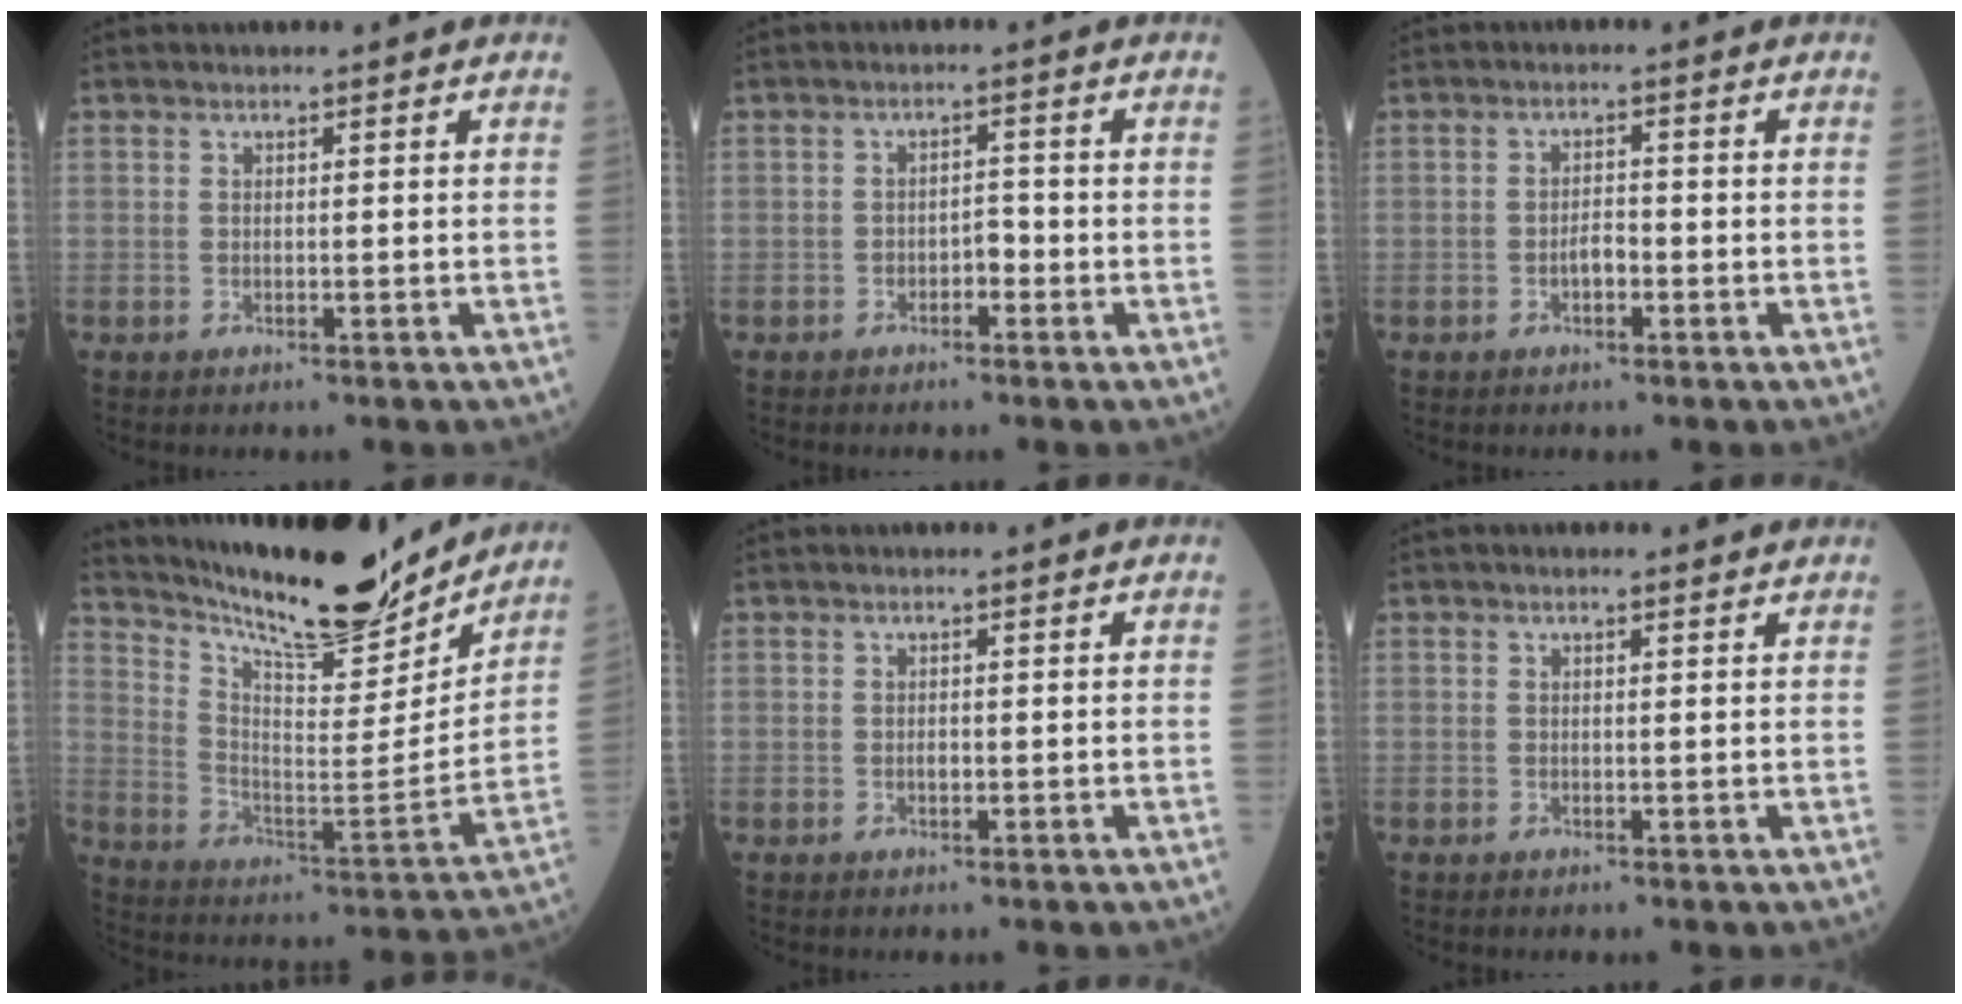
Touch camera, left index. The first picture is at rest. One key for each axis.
{"total": 1.9, "fx": -1.0, "fy": 0.9, "fz": 1.3, "tx": -0.013, "ty": 0.006, "tz": -0.020}
{"total": 2.1, "fx": -0.9, "fy": 0.9, "fz": 1.6, "tx": -0.026, "ty": 0.005, "tz": -0.017}
{"total": 21.1, "fx": 19.1, "fy": 2.8, "fz": 8.5, "tx": -0.155, "ty": -0.034, "tz": 0.294}
{"total": 0.6, "fx": -0.1, "fy": 0.4, "fz": 0.5, "tx": -0.012, "ty": 0.000, "tz": -0.002}
{"total": 1.4, "fx": 1.2, "fy": 0.4, "fz": 0.6, "tx": -0.016, "ty": 0.008, "tz": 0.013}